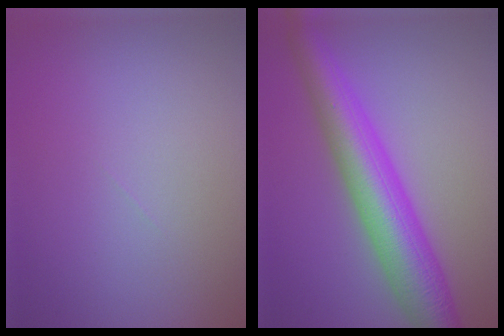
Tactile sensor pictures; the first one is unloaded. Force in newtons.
{"total": 7.5, "press": 7.5, "slide": 0.2}